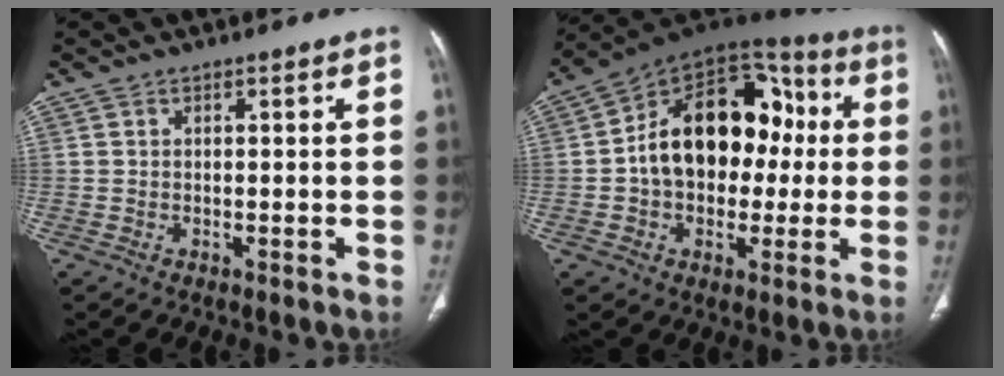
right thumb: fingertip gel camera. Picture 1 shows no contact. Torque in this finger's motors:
{"motor_torque": [2.50, 2.51, 1.90, -0.60, 0.18]}